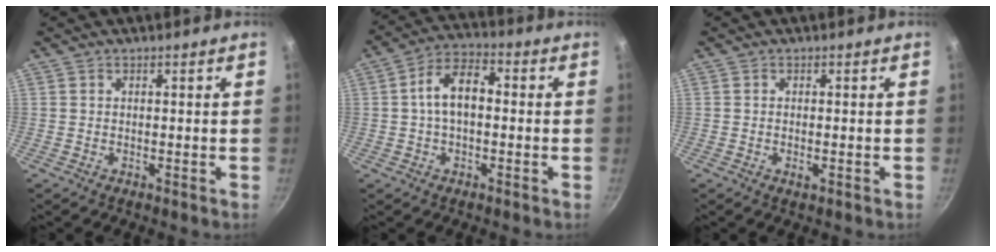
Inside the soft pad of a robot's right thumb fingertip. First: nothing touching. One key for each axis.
{"total": 8.6, "fx": 0.1, "fy": 5.1, "fz": 6.9, "tx": -0.107, "ty": 0.031, "tz": -0.009}
{"total": 1.3, "fx": -0.4, "fy": 0.5, "fz": 1.2, "tx": -0.025, "ty": 0.000, "tz": -0.008}